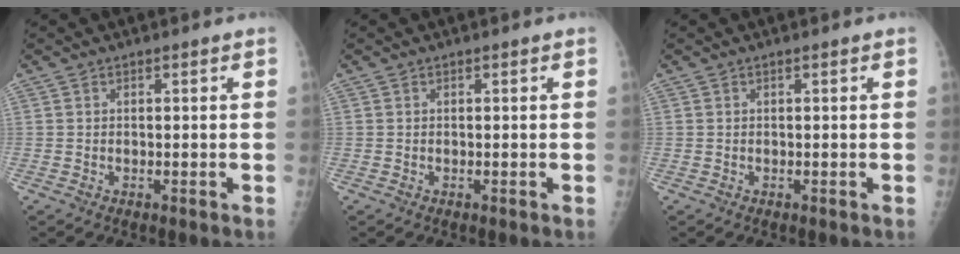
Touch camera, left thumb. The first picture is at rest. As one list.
[{"total": 0.0}, {"total": 0.0}]